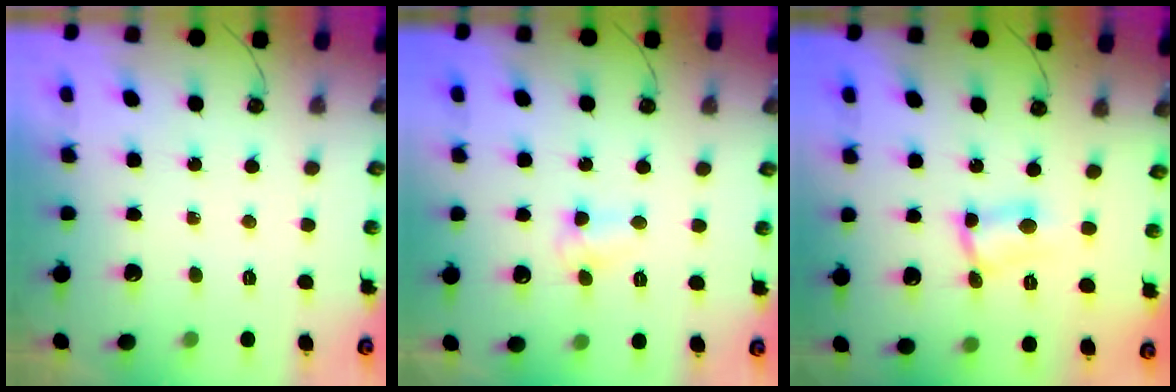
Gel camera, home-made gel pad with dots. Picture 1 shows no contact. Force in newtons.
{"total": 5.6, "press": 5.6, "slide": 0.8}
{"total": 2.8, "press": 2.8, "slide": 0.6}